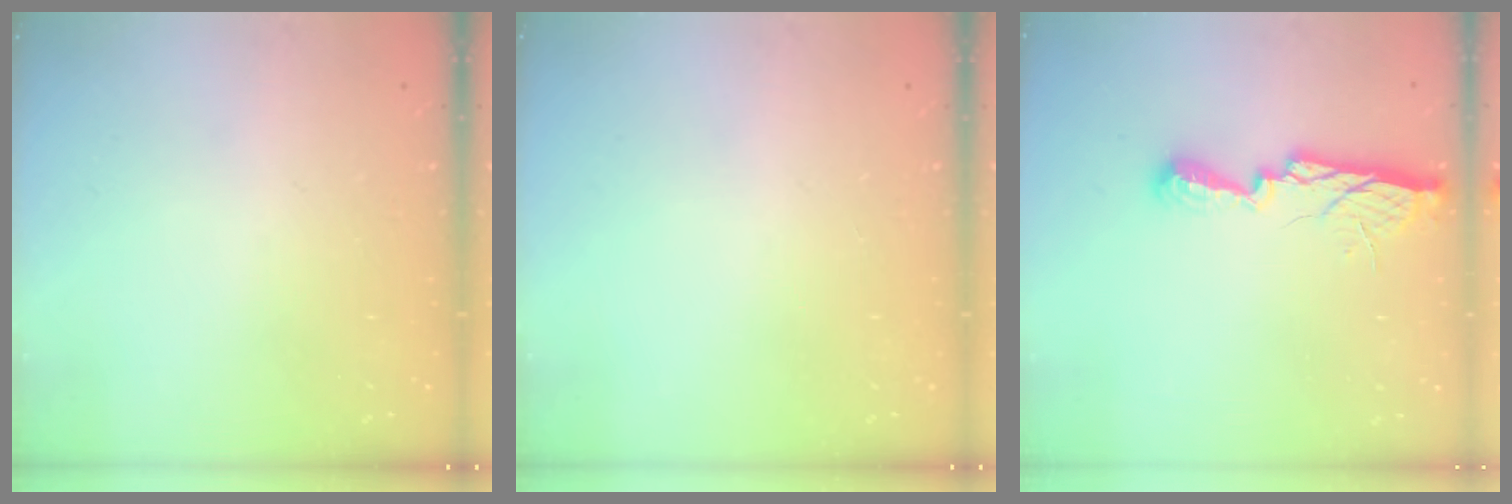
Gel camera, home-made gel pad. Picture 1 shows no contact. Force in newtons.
{"total": 0.0}
{"total": 10.1, "press": 10.1, "slide": 0.7}